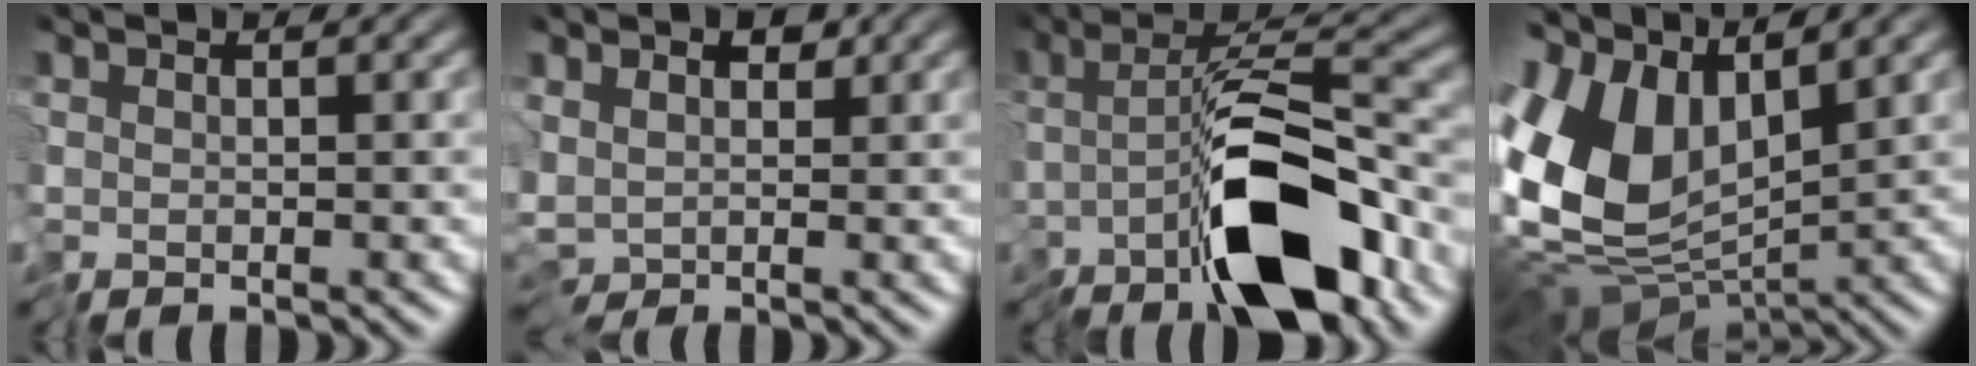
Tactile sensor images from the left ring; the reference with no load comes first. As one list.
[{"total": 4.1, "force": [0.6, 2.9, 2.8], "torque": [-0.058, 0.002, 0.008]}, {"total": 11.0, "force": [-4.3, 3.6, 9.5], "torque": [-0.147, -0.002, -0.078]}, {"total": 11.3, "force": [0.5, 7.1, 8.8], "torque": [-0.199, -0.004, 0.000]}]